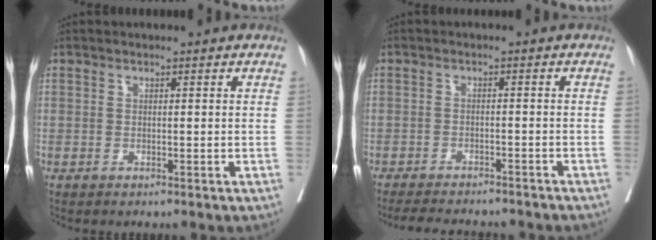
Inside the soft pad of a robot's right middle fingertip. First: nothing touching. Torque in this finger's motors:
{"motor_torque": [1.03, -1.11, 0.13, 0.05]}